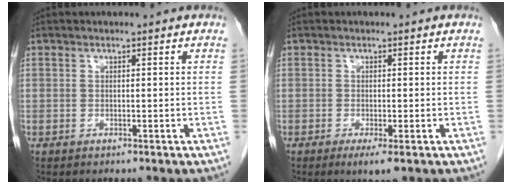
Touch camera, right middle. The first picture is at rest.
{"total": 2.6, "force": [-1.3, 0.3, 2.2], "torque": [-0.032, -0.007, -0.018]}